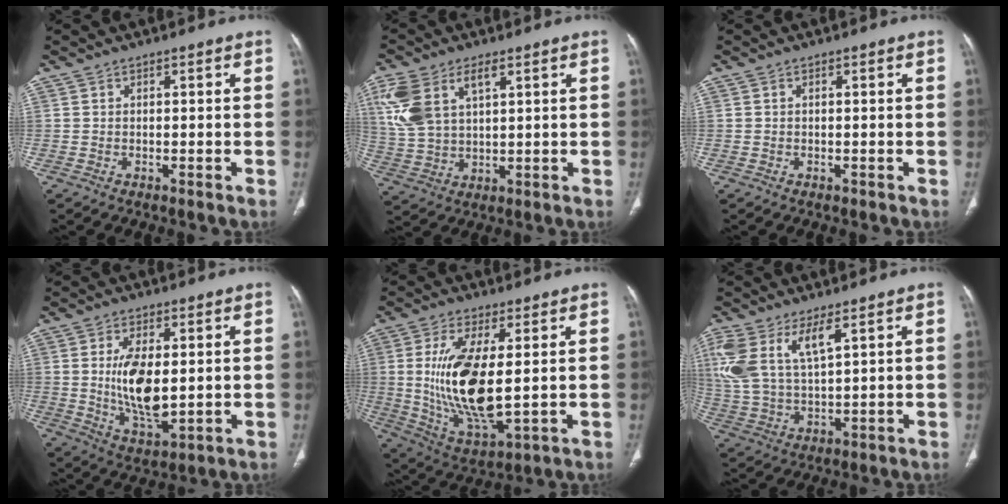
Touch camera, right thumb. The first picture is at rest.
{"total": 12.1, "force": [4.9, 6.5, 8.9], "torque": [-0.204, 0.001, 0.105]}
{"total": 0.0}
{"total": 11.4, "force": [0.7, 5.3, 10.0], "torque": [-0.180, -0.022, 0.025]}
{"total": 16.6, "force": [1.3, 6.3, 15.3], "torque": [-0.306, -0.026, 0.038]}
{"total": 12.5, "force": [5.8, 5.1, 9.8], "torque": [-0.227, -0.011, 0.126]}